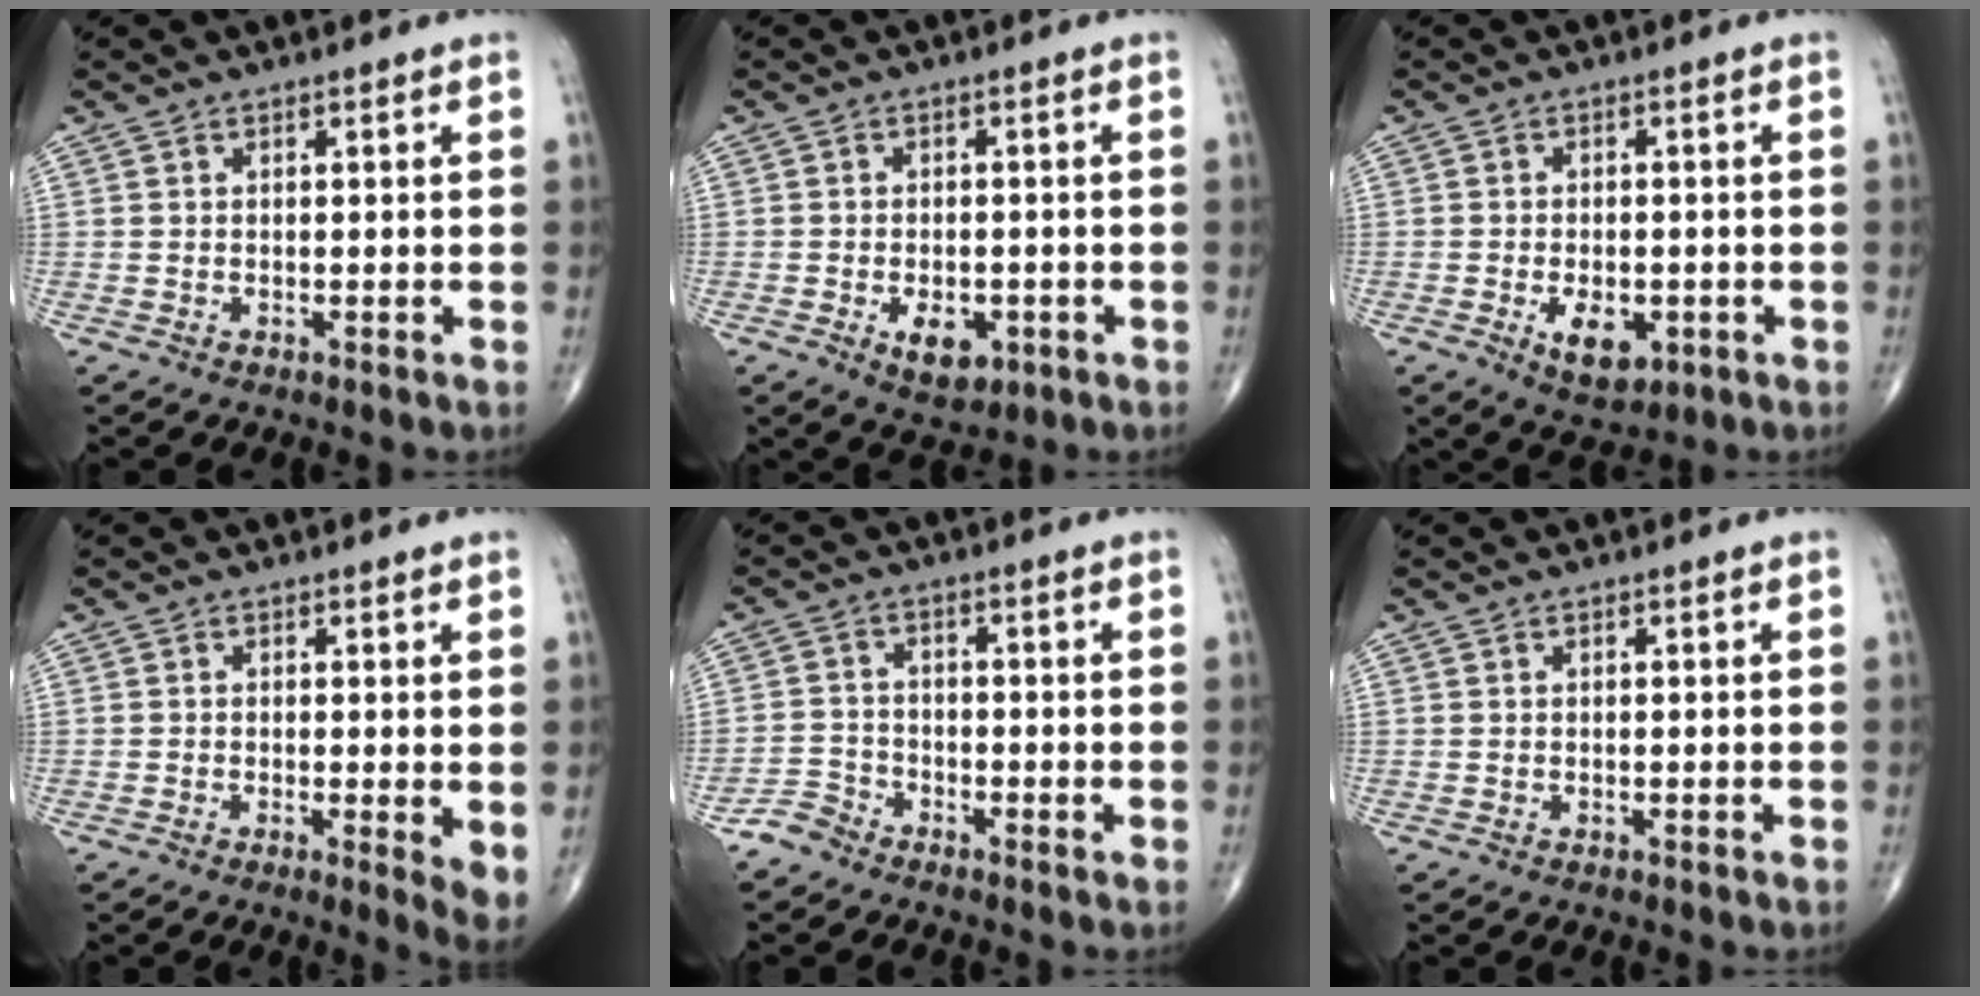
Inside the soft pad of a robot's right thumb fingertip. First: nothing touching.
{"total": 5.8, "force": [-2.1, 3.5, 4.2], "torque": [-0.051, 0.002, -0.024]}
{"total": 6.6, "force": [-2.2, 3.8, 5.0], "torque": [-0.066, 0.000, -0.024]}
{"total": 3.8, "force": [-0.1, 0.8, 3.7], "torque": [-0.057, -0.013, -0.008]}
{"total": 3.1, "force": [-2.8, 1.5, 0.0], "torque": [0.009, -0.002, -0.065]}
{"total": 0.0}